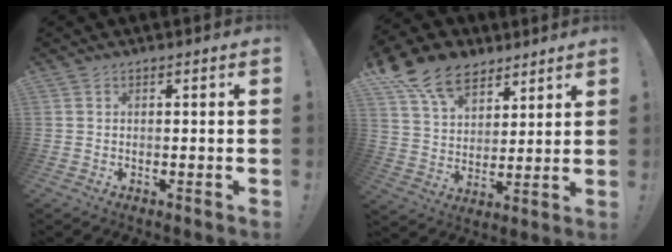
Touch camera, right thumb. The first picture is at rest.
{"total": 15.2, "force": [10.0, 9.6, 6.1], "torque": [-0.102, -0.062, 0.189]}